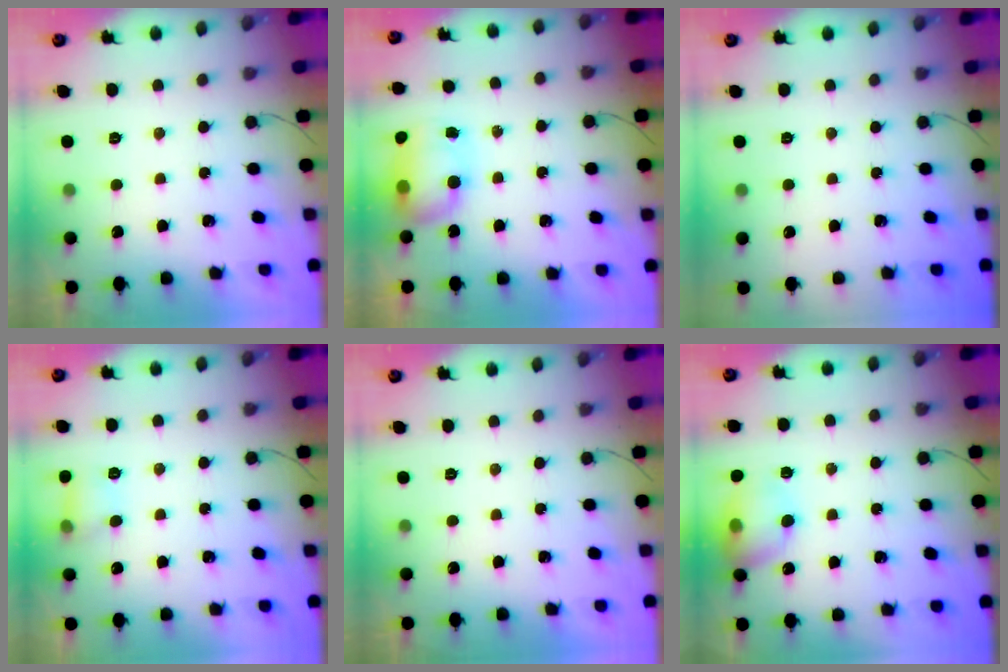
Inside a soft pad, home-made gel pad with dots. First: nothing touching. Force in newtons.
{"total": 8.3, "press": 8.2, "slide": 1.5}
{"total": 0.0}
{"total": 5.7, "press": 5.5, "slide": 1.7}
{"total": 0.0}
{"total": 11.9, "press": 11.7, "slide": 1.9}